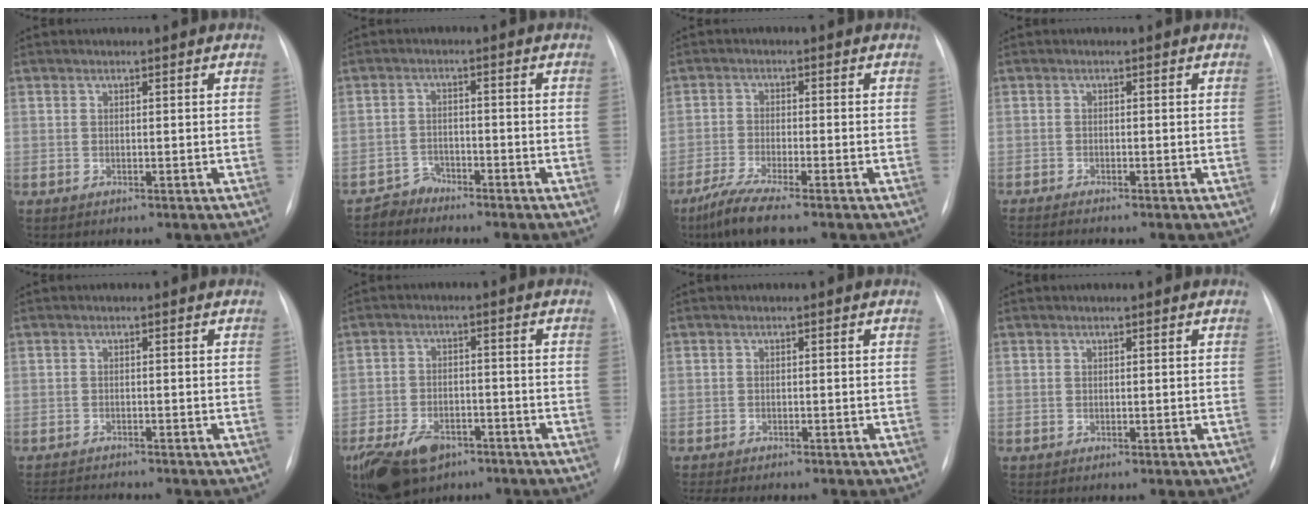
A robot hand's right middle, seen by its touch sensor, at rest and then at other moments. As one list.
[{"total": 2.8, "force": [-2.5, 0.6, -1.0], "torque": [0.026, -0.005, -0.050]}, {"total": 6.1, "force": [-4.6, 0.0, 4.1], "torque": [-0.085, -0.021, -0.087]}, {"total": 4.3, "force": [-3.7, -0.1, 2.1], "torque": [-0.027, -0.009, -0.053]}, {"total": 4.3, "force": [-4.2, -0.1, 1.0], "torque": [-0.015, -0.015, -0.067]}, {"total": 12.8, "force": [-7.7, 7.7, 6.8], "torque": [-0.152, -0.005, -0.122]}, {"total": 5.1, "force": [-4.4, 1.4, 2.1], "torque": [-0.027, -0.005, -0.062]}, {"total": 0.0}]